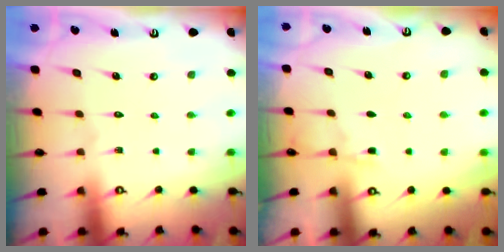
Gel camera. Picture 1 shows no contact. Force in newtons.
{"total": 2.9, "press": 2.9, "slide": 0.4}